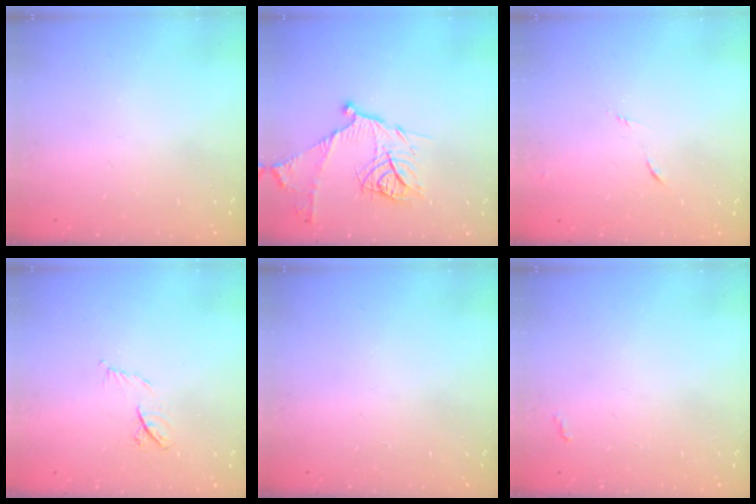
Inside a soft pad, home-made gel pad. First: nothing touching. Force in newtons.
{"total": 15.0, "press": 14.9, "slide": 1.2}
{"total": 5.9, "press": 5.9, "slide": 0.6}
{"total": 5.2, "press": 5.1, "slide": 0.8}
{"total": 0.0}
{"total": 3.2, "press": 3.2, "slide": 0.5}